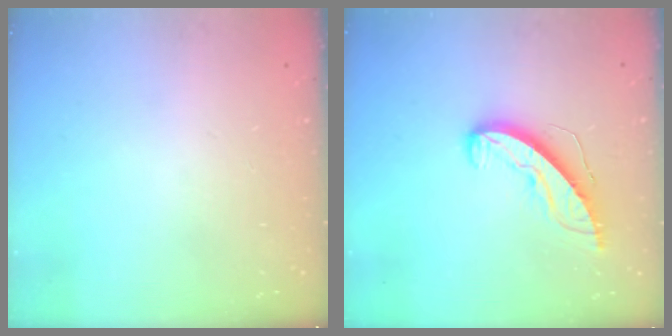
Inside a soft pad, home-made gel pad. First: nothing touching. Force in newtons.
{"total": 9.1, "press": 9.1, "slide": 0.4}